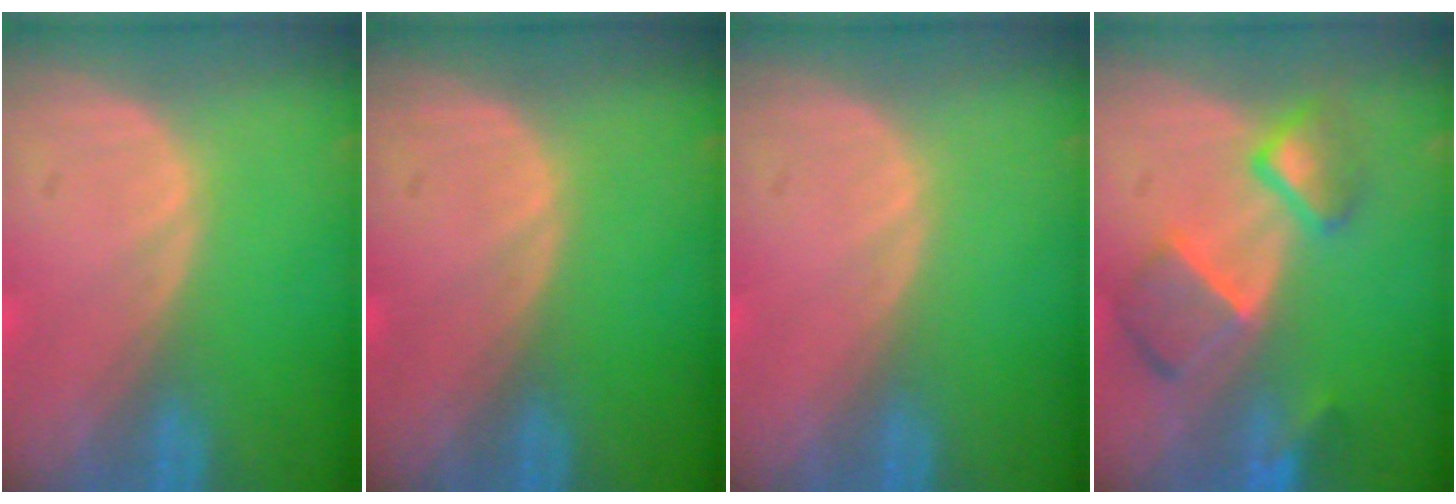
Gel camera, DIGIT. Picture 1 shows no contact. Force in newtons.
{"total": 0.0}
{"total": 0.0}
{"total": 7.3, "press": 6.8, "slide": 2.4}